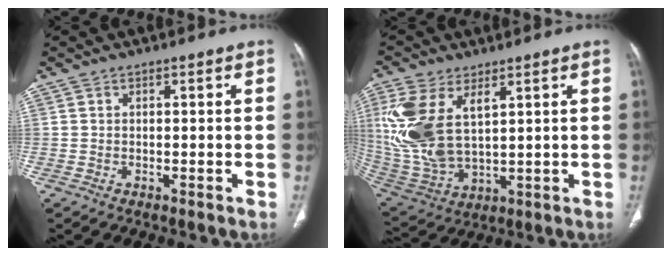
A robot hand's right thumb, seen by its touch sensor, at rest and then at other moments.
{"total": 16.0, "force": [5.2, 8.4, 12.5], "torque": [-0.279, -0.014, 0.122]}